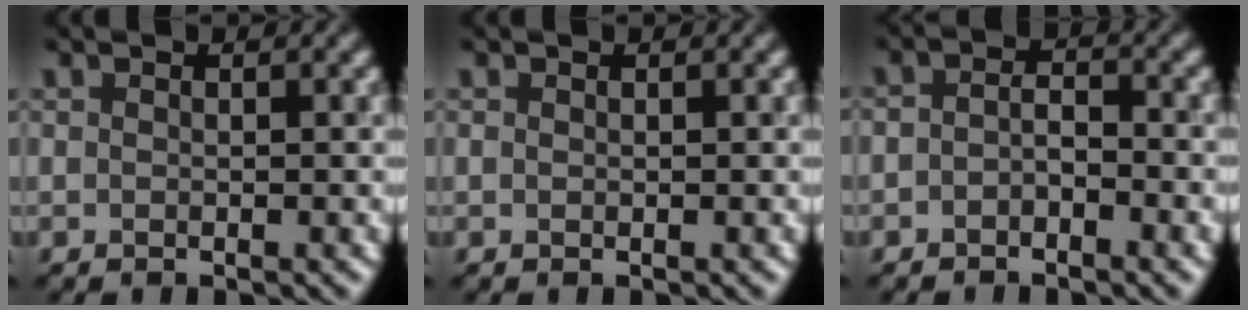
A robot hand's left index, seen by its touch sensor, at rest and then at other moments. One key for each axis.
{"total": 0.0}
{"total": 1.6, "fx": -1.5, "fy": -0.2, "fz": 0.5, "tx": -0.025, "ty": 0.000, "tz": -0.011}